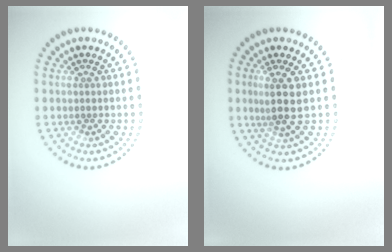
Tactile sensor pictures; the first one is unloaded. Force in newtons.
{"total": 3.2, "press": 2.6, "slide": 1.8}